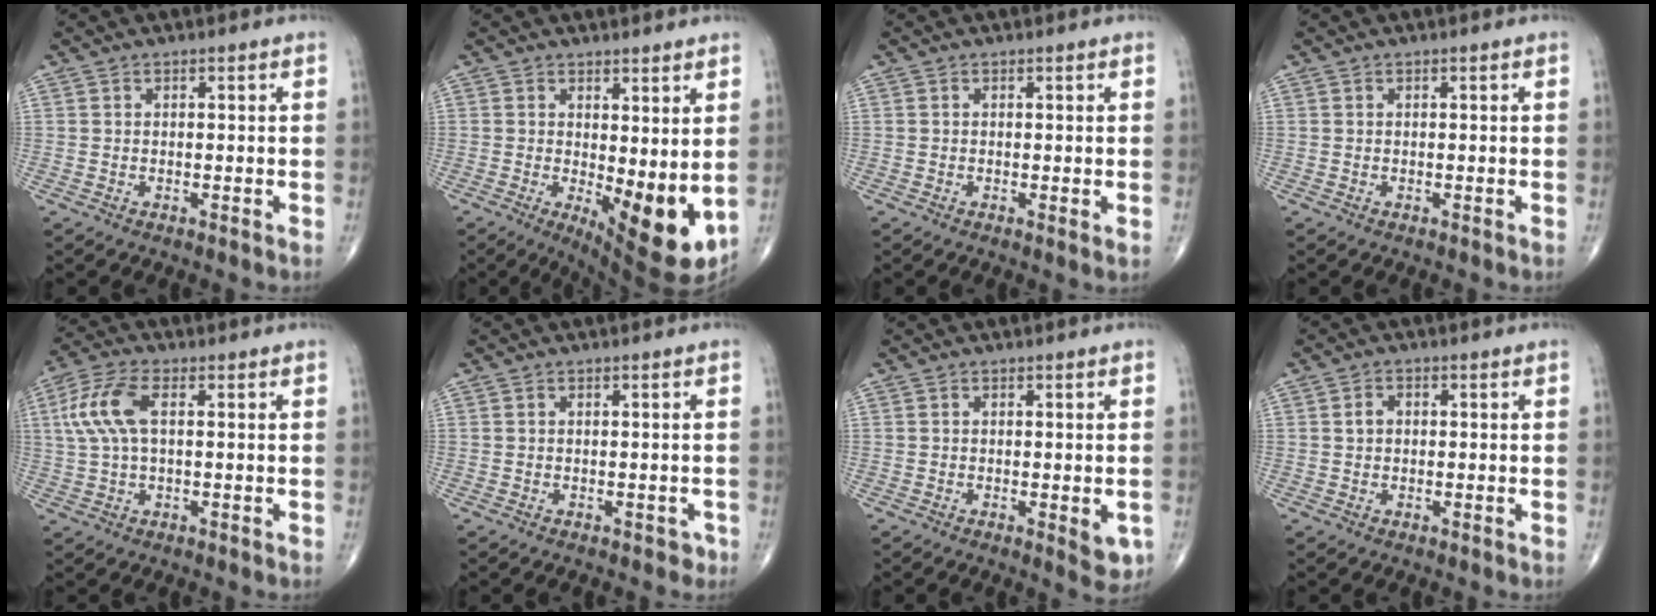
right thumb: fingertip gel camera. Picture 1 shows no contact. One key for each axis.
{"total": 10.9, "fx": -0.5, "fy": 4.0, "fz": 10.1, "tx": -0.135, "ty": -0.028, "tz": 0.005}
{"total": 0.9, "fx": 0.0, "fy": 0.1, "fz": 0.9, "tx": -0.015, "ty": -0.004, "tz": -0.002}
{"total": 0.0}
{"total": 9.0, "fx": 1.8, "fy": 4.4, "fz": 7.7, "tx": -0.179, "ty": 0.020, "tz": 0.032}
{"total": 1.2, "fx": -0.5, "fy": 0.9, "fz": 0.6, "tx": 0.003, "ty": 0.005, "tz": -0.004}
{"total": 4.0, "fx": -1.1, "fy": 1.5, "fz": 3.5, "tx": -0.031, "ty": -0.007, "tz": -0.011}
{"total": 2.1, "fx": 0.2, "fy": 1.6, "fz": 1.3, "tx": -0.019, "ty": 0.010, "tz": 0.003}